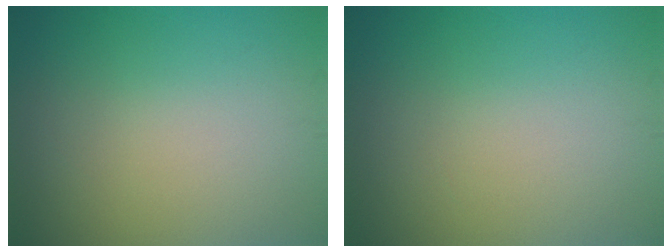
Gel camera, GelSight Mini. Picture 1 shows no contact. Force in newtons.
{"total": 0.0}